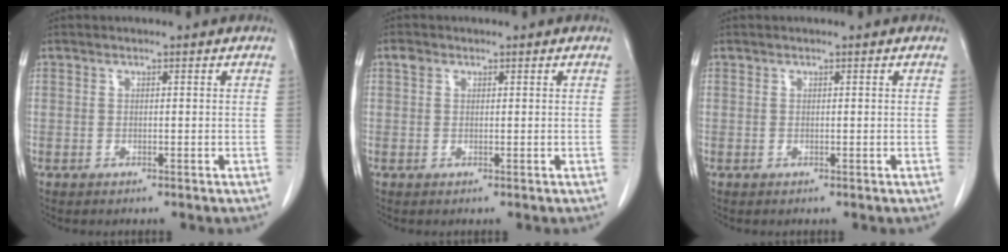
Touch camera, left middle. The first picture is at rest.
{"total": 1.0, "force": [0.5, 0.8, 0.4], "torque": [-0.007, 0.011, 0.008]}
{"total": 0.0}